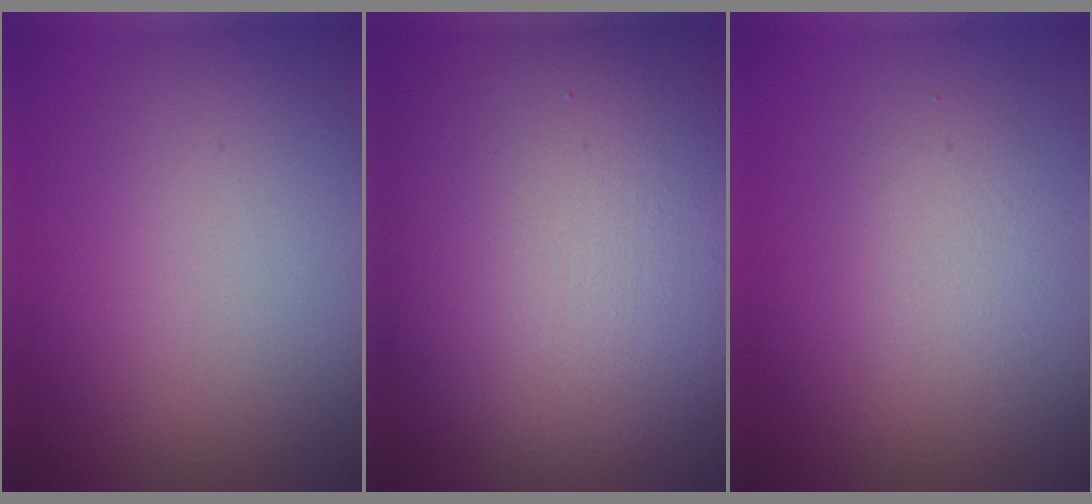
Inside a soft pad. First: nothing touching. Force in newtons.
{"total": 17.8, "press": 17.7, "slide": 1.5}
{"total": 2.0, "press": 2.0, "slide": 0.2}